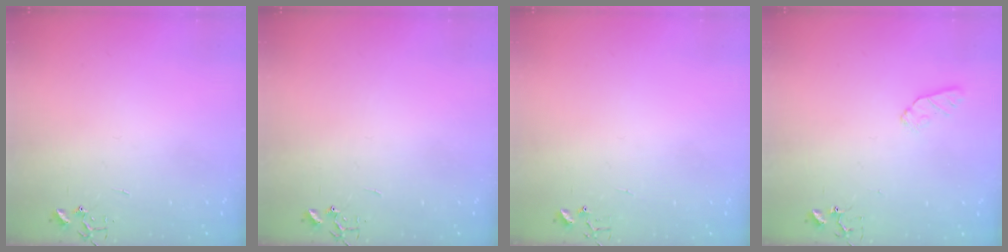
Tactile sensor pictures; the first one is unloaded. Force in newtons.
{"total": 0.0}
{"total": 3.9, "press": 3.9, "slide": 0.4}
{"total": 6.1, "press": 6.1, "slide": 0.8}